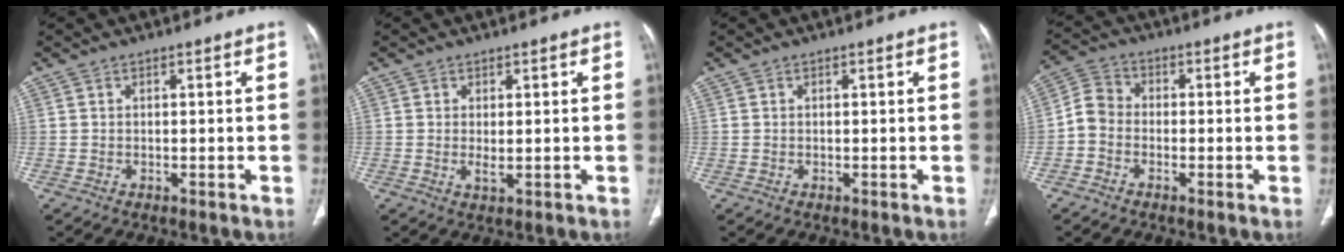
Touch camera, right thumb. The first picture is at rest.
{"total": 1.7, "force": [0.0, 0.6, 1.6], "torque": [-0.030, -0.007, 0.003]}
{"total": 0.0}
{"total": 4.9, "force": [-1.4, 4.0, 2.4], "torque": [-0.036, 0.017, -0.044]}